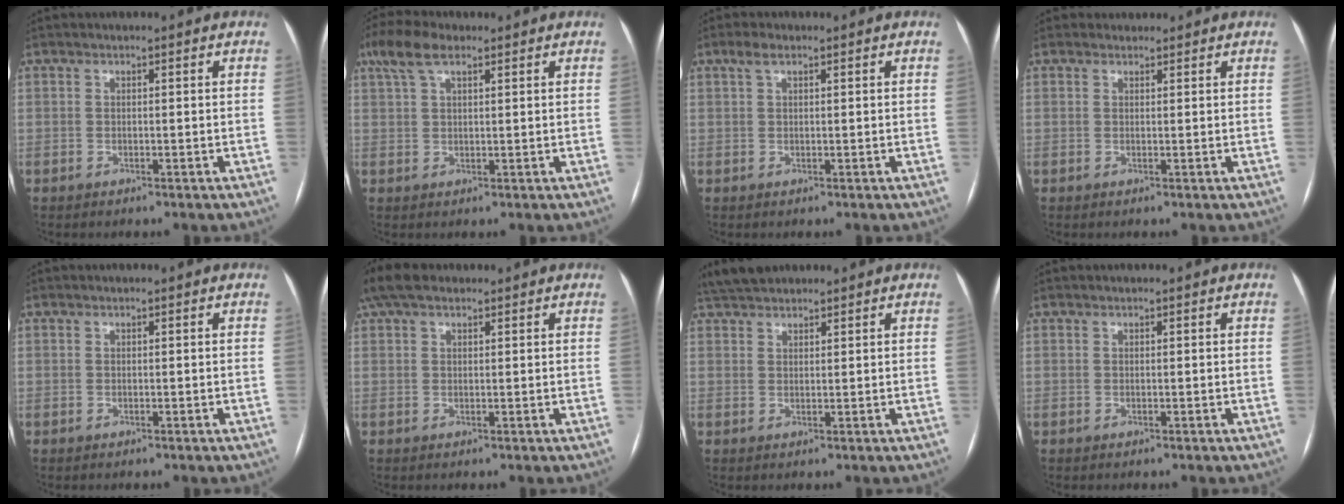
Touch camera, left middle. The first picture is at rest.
{"total": 5.9, "force": [3.7, 2.1, 4.1], "torque": [-0.094, 0.032, 0.073]}
{"total": 1.9, "force": [1.2, 0.7, 1.4], "torque": [-0.033, 0.016, 0.025]}
{"total": 1.1, "force": [0.9, 0.6, -0.2], "torque": [0.001, 0.009, 0.011]}
{"total": 0.0}
{"total": 5.5, "force": [4.1, 2.4, 2.8], "torque": [-0.067, 0.038, 0.081]}
{"total": 5.0, "force": [4.4, 1.5, 1.8], "torque": [-0.037, 0.028, 0.082]}
{"total": 0.0}